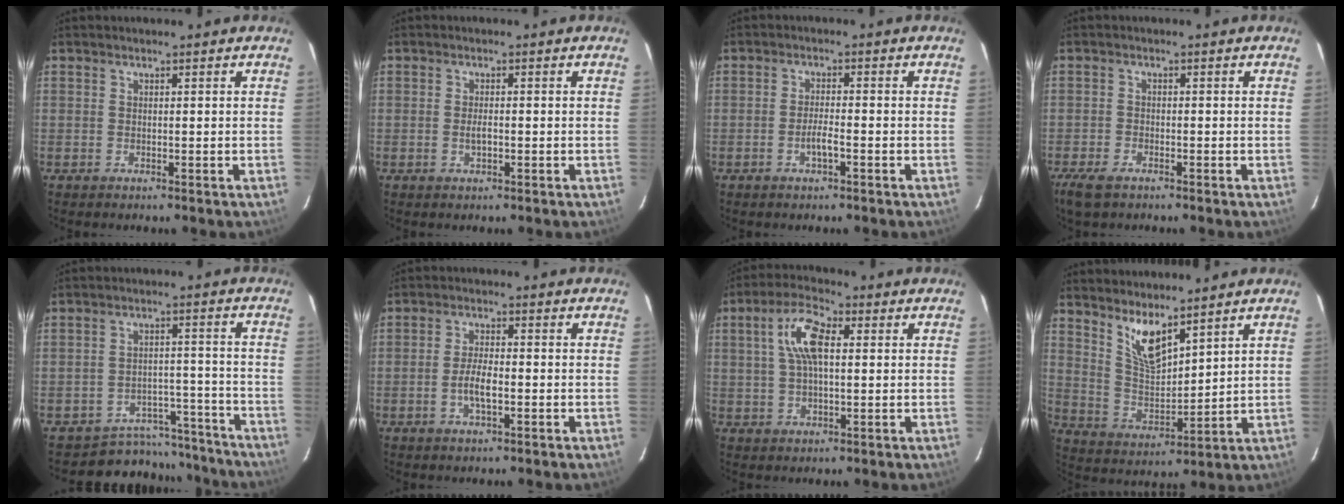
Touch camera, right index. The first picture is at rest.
{"total": 1.6, "force": [-0.4, 0.7, 1.4], "torque": [-0.027, -0.002, -0.008]}
{"total": 2.7, "force": [-1.4, 0.5, 2.3], "torque": [-0.047, -0.001, -0.026]}
{"total": 4.6, "force": [-3.3, 2.0, 2.6], "torque": [-0.071, -0.012, -0.066]}
{"total": 13.3, "force": [-12.1, 5.3, 0.8], "torque": [-0.018, 0.051, -0.157]}
{"total": 4.2, "force": [-1.4, 1.3, 3.8], "torque": [-0.077, -0.001, -0.025]}
{"total": 8.4, "force": [1.8, 3.5, 7.4], "torque": [-0.146, 0.020, 0.033]}
{"total": 8.4, "force": [6.1, 2.5, 5.2], "torque": [-0.098, -0.008, 0.128]}